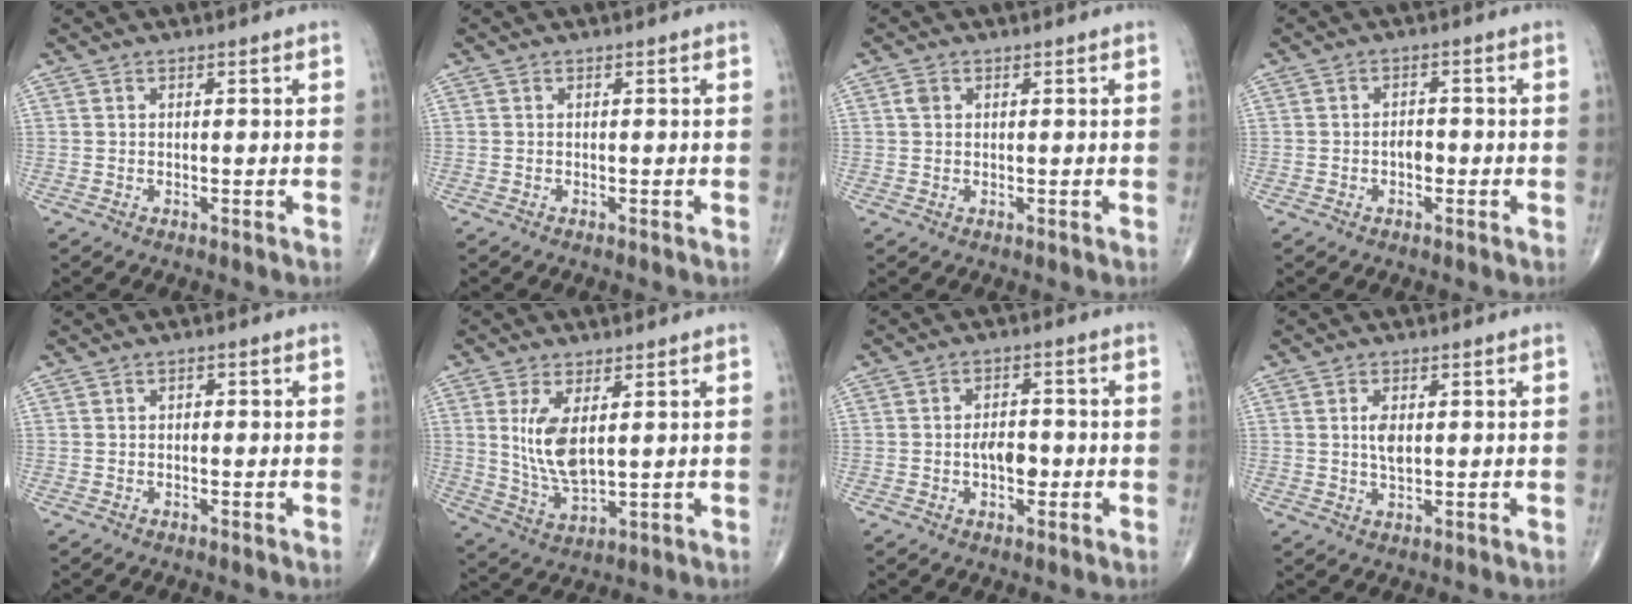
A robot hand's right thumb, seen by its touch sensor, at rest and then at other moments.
{"total": 0.0}
{"total": 1.4, "force": [0.4, 1.1, 0.7], "torque": [-0.013, 0.003, 0.007]}
{"total": 2.4, "force": [-0.7, 1.5, 1.7], "torque": [-0.015, 0.010, -0.014]}
{"total": 0.8, "force": [-0.1, 0.6, 0.5], "torque": [-0.003, 0.002, -0.004]}
{"total": 8.9, "force": [2.1, 3.9, 7.8], "torque": [-0.155, -0.021, 0.053]}
{"total": 5.3, "force": [-1.0, 3.1, 4.2], "torque": [-0.051, 0.013, -0.016]}
{"total": 3.4, "force": [0.6, 1.7, 2.9], "torque": [-0.051, -0.006, 0.011]}